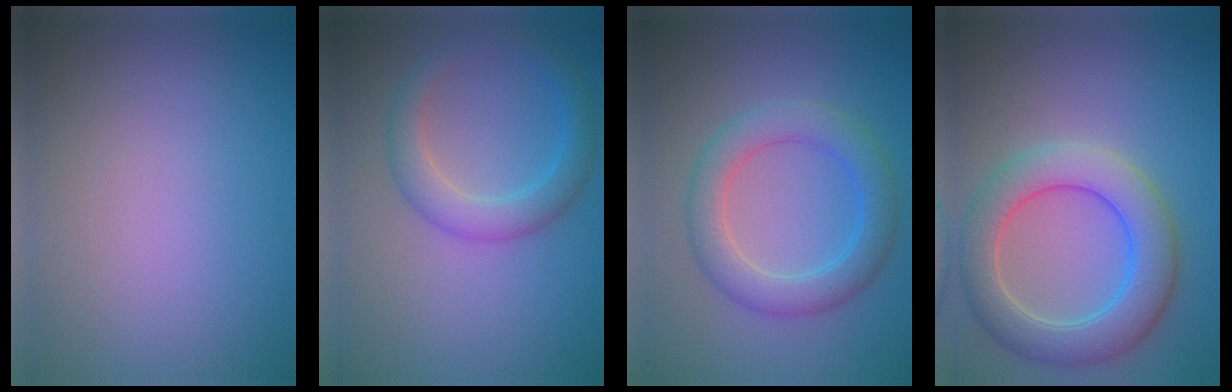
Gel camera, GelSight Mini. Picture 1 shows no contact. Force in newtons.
{"total": 3.5, "press": 3.5, "slide": 0.1}
{"total": 4.4, "press": 4.4, "slide": 0.2}
{"total": 6.7, "press": 6.6, "slide": 0.4}